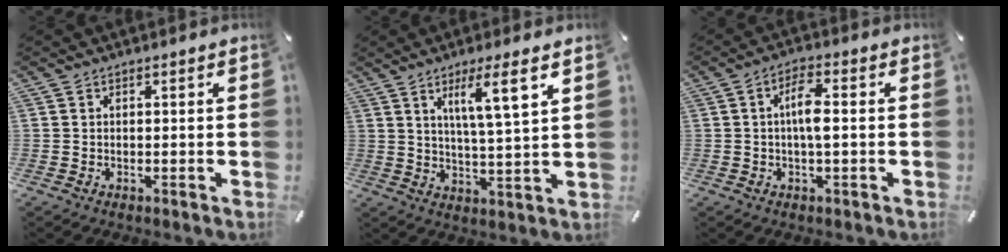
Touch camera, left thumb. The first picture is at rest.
{"total": 9.1, "force": [5.0, 0.5, 7.6], "torque": [-0.137, -0.017, 0.077]}
{"total": 5.7, "force": [-0.1, 1.5, 5.5], "torque": [-0.110, 0.006, -0.006]}